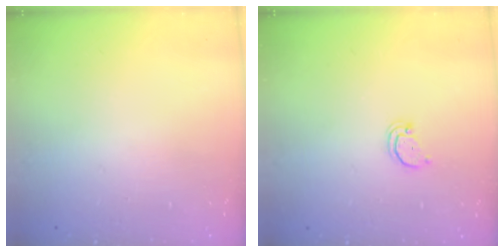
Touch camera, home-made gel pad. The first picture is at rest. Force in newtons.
{"total": 2.0, "press": 2.0, "slide": 0.2}